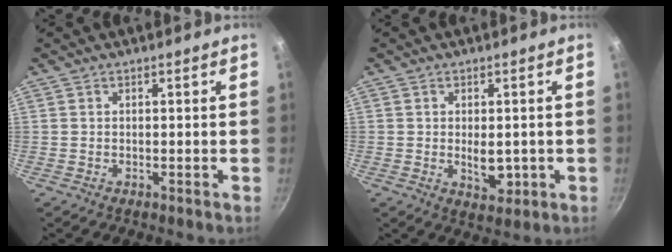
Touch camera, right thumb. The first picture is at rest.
{"total": 4.4, "force": [-0.5, 2.7, 3.5], "torque": [-0.033, -0.004, 0.001]}